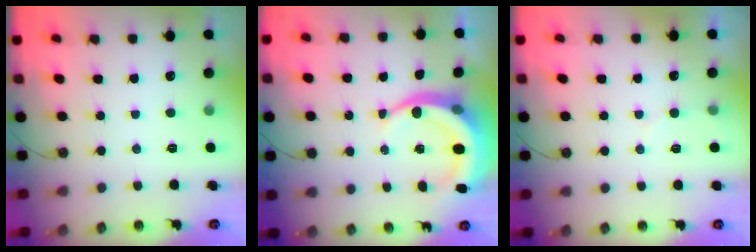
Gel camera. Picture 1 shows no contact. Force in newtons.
{"total": 9.1, "press": 9.0, "slide": 1.2}
{"total": 2.5, "press": 2.5, "slide": 0.1}